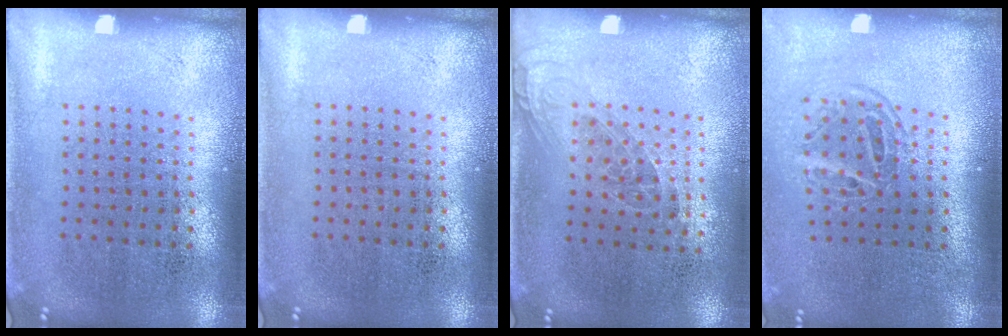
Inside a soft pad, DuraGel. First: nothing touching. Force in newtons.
{"total": 0.0}
{"total": 1.1, "press": 0.8, "slide": 0.7}
{"total": 1.6, "press": 1.2, "slide": 1.1}